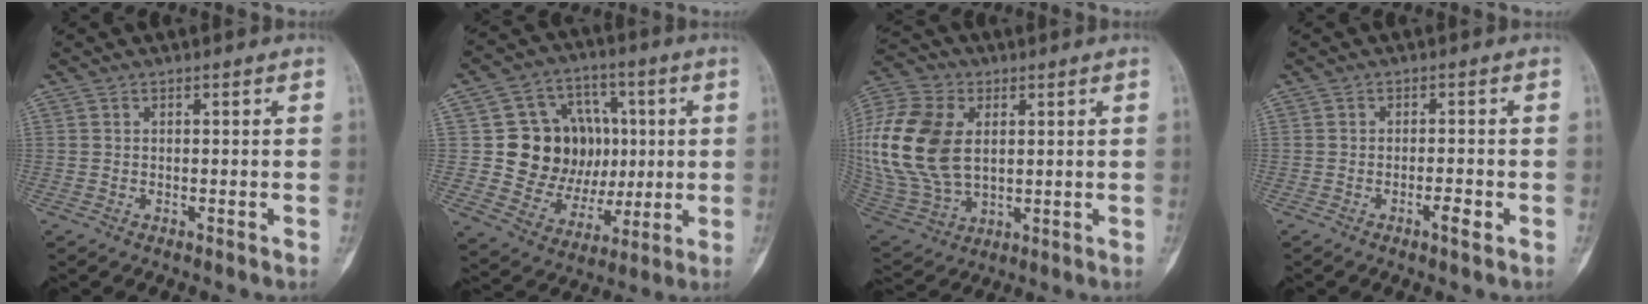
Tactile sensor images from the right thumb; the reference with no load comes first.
{"total": 17.2, "force": [1.6, 14.3, 9.5], "torque": [-0.088, 0.014, 0.046]}
{"total": 22.4, "force": [3.1, 14.8, 16.6], "torque": [-0.372, -0.009, 0.066]}
{"total": 2.7, "force": [-1.3, 0.6, 2.2], "torque": [-0.039, 0.004, -0.023]}